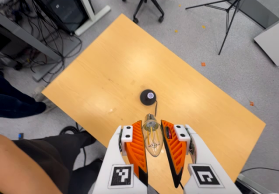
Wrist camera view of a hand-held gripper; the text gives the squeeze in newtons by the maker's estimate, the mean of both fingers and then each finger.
{"total": 11.1, "left": 10.7, "right": 11.5}